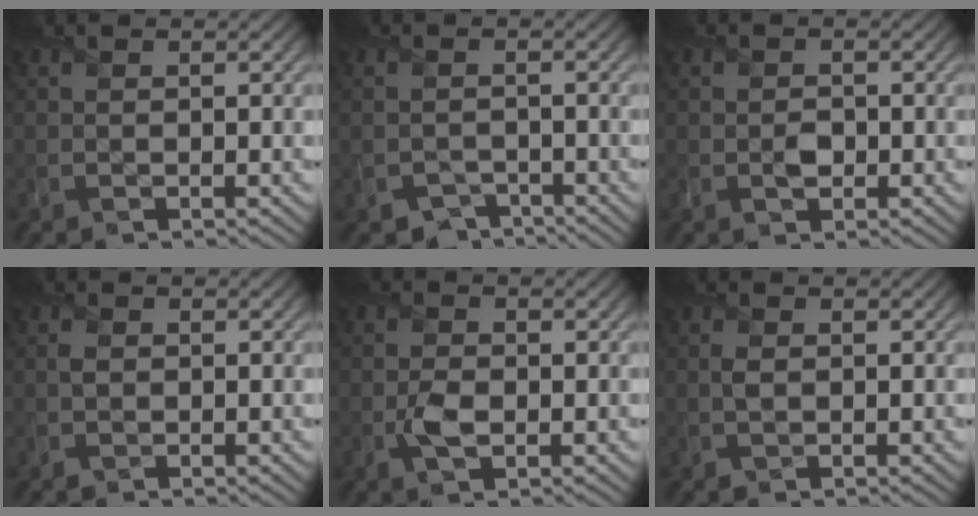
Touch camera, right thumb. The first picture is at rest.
{"total": 2.6, "force": [-2.2, 1.4, 0.3], "torque": [0.001, -0.010, -0.042]}
{"total": 1.4, "force": [-0.2, 1.2, 0.7], "torque": [-0.011, -0.005, -0.006]}
{"total": 0.9, "force": [0.1, 0.8, 0.3], "torque": [-0.007, -0.002, -0.001]}
{"total": 2.5, "force": [-0.6, 1.6, 1.8], "torque": [-0.038, -0.004, -0.013]}
{"total": 0.9, "force": [0.1, 0.7, 0.6], "torque": [-0.015, -0.001, 0.002]}